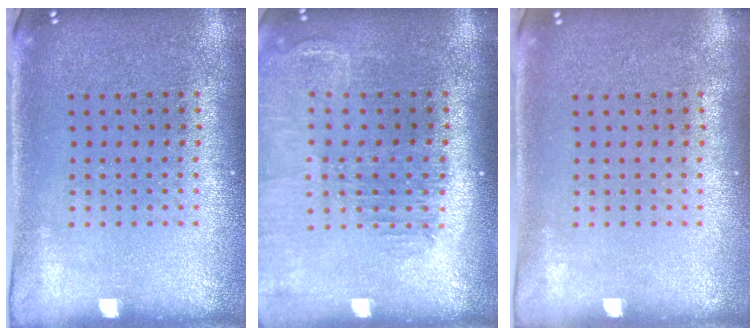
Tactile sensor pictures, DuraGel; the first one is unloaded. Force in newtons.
{"total": 1.5, "press": 1.5, "slide": 0.0}
{"total": 0.0}